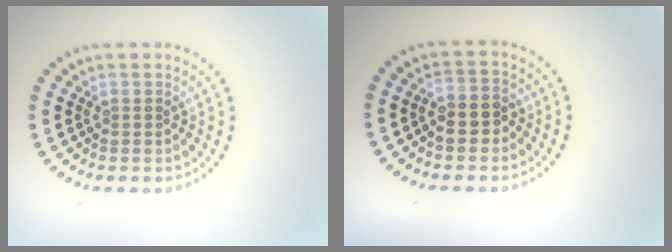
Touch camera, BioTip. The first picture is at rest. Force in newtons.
{"total": 2.6, "press": 2.4, "slide": 0.8}